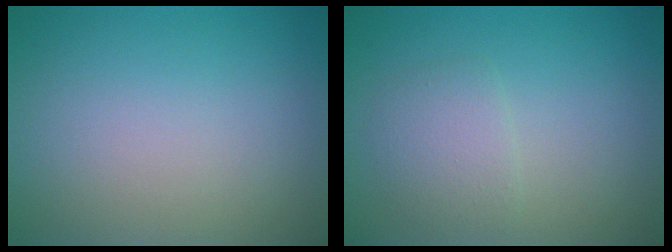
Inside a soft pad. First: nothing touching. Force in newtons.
{"total": 2.2, "press": 2.2, "slide": 0.1}